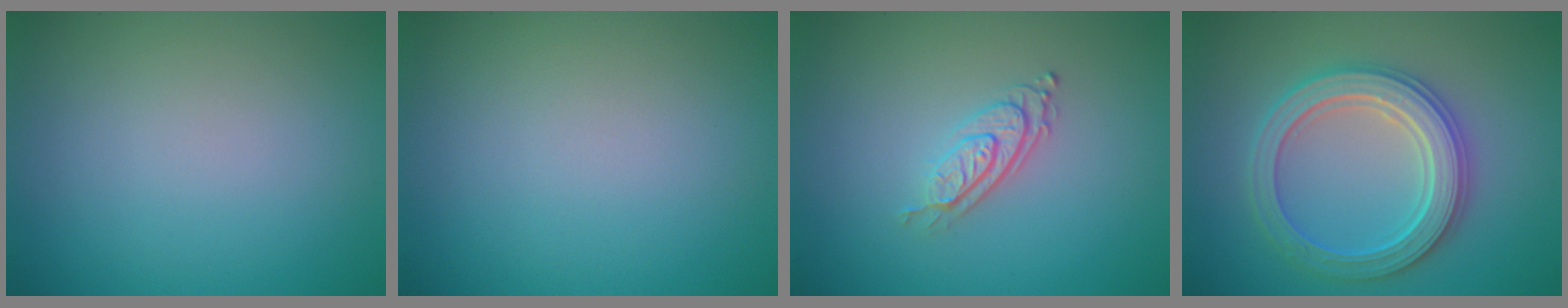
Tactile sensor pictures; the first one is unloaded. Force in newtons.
{"total": 0.0}
{"total": 2.8, "press": 2.1, "slide": 1.9}
{"total": 5.3, "press": 5.2, "slide": 0.9}